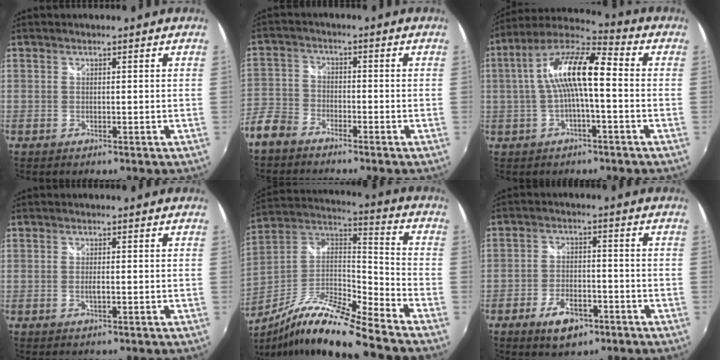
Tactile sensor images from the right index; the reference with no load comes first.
{"total": 7.3, "force": [-5.3, 4.4, 2.5], "torque": [-0.064, 0.008, -0.117]}
{"total": 12.6, "force": [-0.1, 3.1, 12.2], "torque": [-0.234, 0.024, -0.008]}
{"total": 1.4, "force": [-0.3, 0.3, 1.4], "torque": [-0.027, -0.002, -0.006]}
{"total": 18.2, "force": [-13.5, 1.1, 12.1], "torque": [-0.222, -0.024, -0.258]}
{"total": 7.5, "force": [-4.5, 3.9, 4.6], "torque": [-0.102, 0.001, -0.070]}